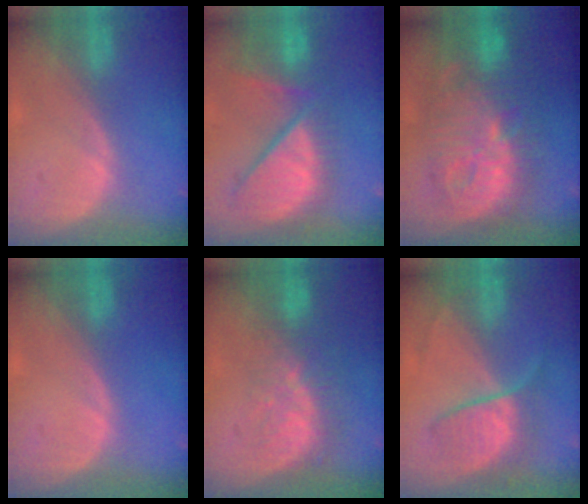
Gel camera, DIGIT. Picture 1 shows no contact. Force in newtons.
{"total": 11.5, "press": 10.4, "slide": 5.0}
{"total": 13.3, "press": 13.2, "slide": 1.3}
{"total": 0.0}
{"total": 8.4, "press": 7.5, "slide": 3.9}
{"total": 6.4, "press": 6.3, "slide": 0.7}